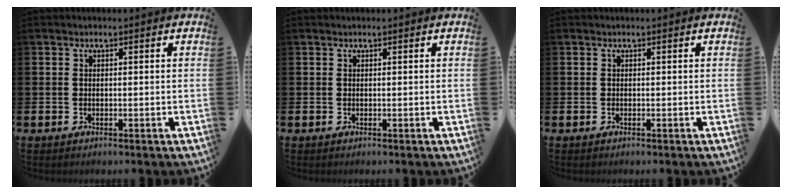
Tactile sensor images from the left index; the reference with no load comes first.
{"total": 0.0}
{"total": 0.0}